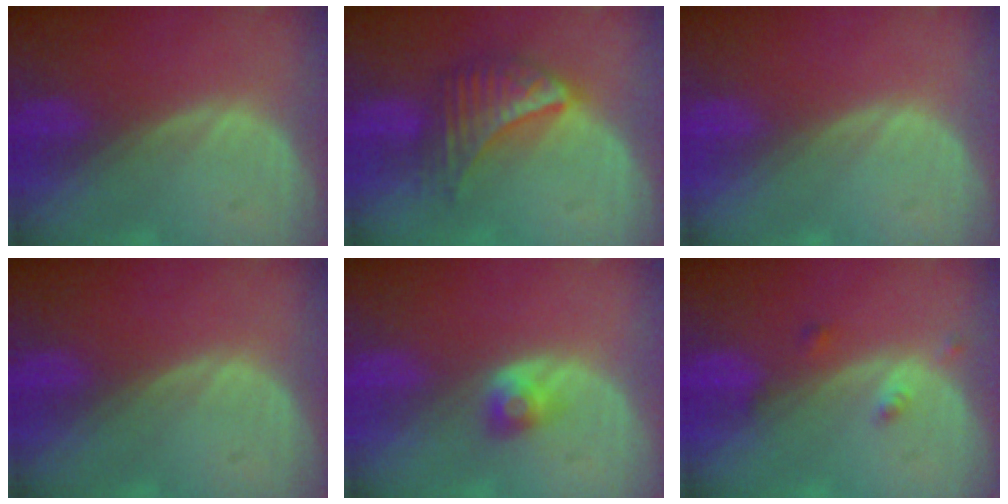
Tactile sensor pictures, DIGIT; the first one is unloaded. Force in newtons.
{"total": 7.5, "press": 6.6, "slide": 3.6}
{"total": 0.0}
{"total": 0.0}
{"total": 2.7, "press": 2.4, "slide": 1.2}
{"total": 1.8, "press": 1.8, "slide": 0.1}